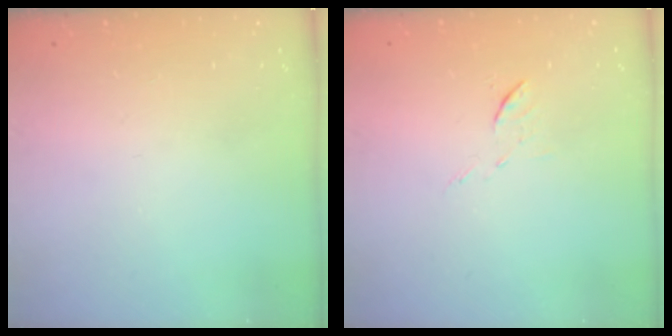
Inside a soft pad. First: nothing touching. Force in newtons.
{"total": 5.3, "press": 5.3, "slide": 0.6}